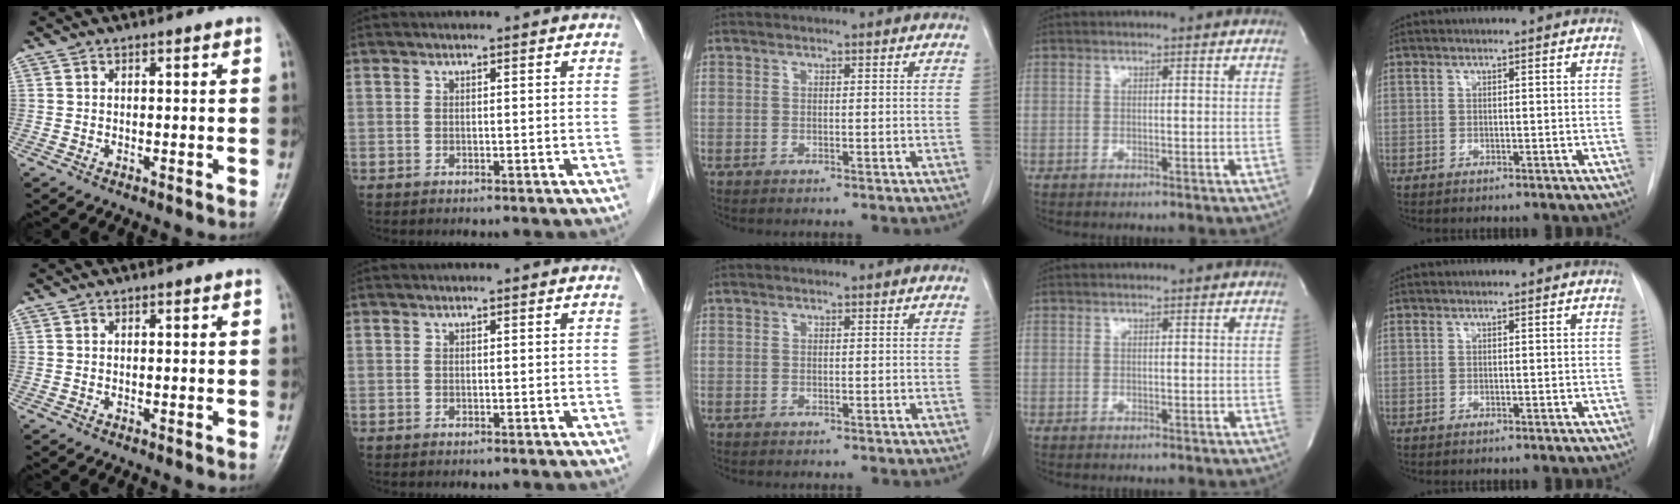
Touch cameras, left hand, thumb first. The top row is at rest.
{}